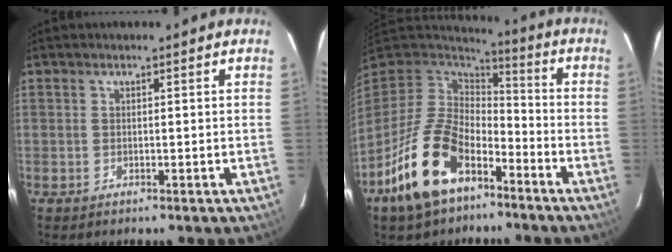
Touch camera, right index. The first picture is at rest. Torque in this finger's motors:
{"motor_torque": [1.17, -0.97, 1.06, 0.21]}